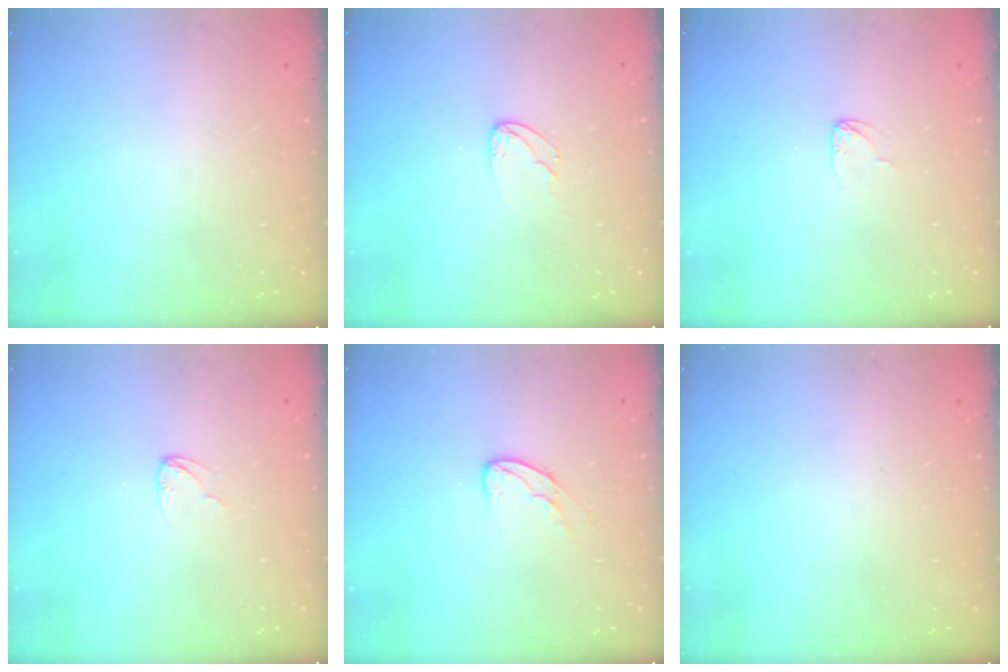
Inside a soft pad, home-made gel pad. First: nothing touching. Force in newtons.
{"total": 5.0, "press": 5.0, "slide": 0.4}
{"total": 2.6, "press": 2.6, "slide": 0.1}
{"total": 2.3, "press": 2.3, "slide": 0.1}
{"total": 6.6, "press": 6.6, "slide": 0.7}
{"total": 0.0}